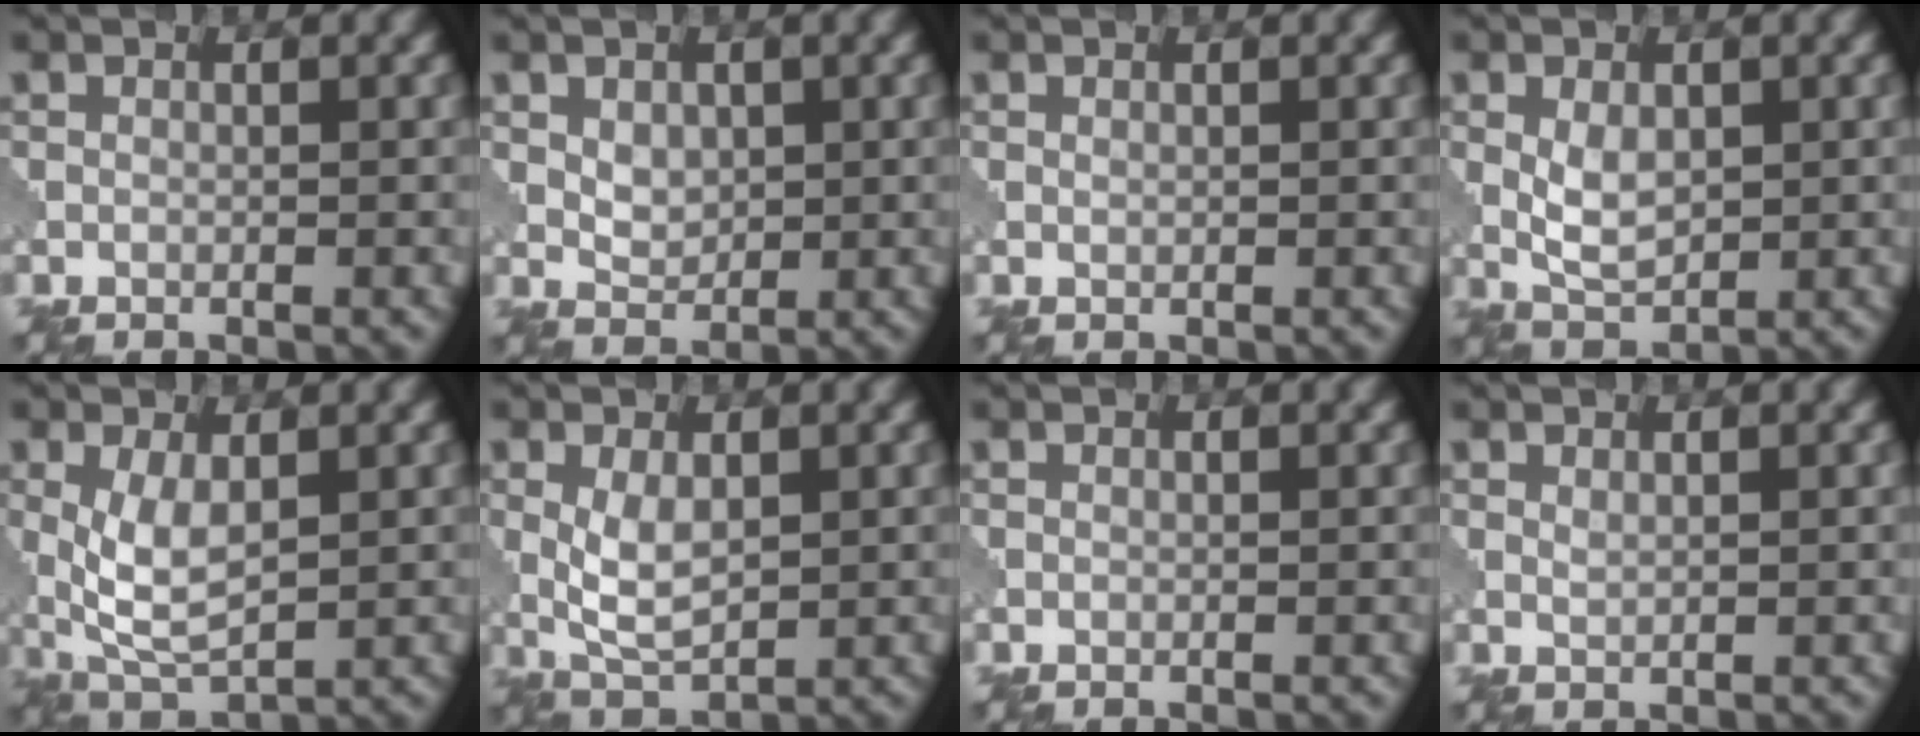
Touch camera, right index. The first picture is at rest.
{"total": 2.1, "force": [0.5, 1.5, 1.3], "torque": [-0.024, -0.002, 0.011]}
{"total": 0.0}
{"total": 3.3, "force": [0.2, 2.0, 2.6], "torque": [-0.055, -0.001, 0.007]}
{"total": 4.6, "force": [0.5, 2.1, 4.1], "torque": [-0.094, -0.005, 0.013]}
{"total": 3.6, "force": [0.4, 1.8, 3.1], "torque": [-0.069, 0.000, 0.012]}
{"total": 0.0}
{"total": 0.6, "force": [0.4, 0.2, 0.4], "torque": [-0.013, 0.000, 0.009]}